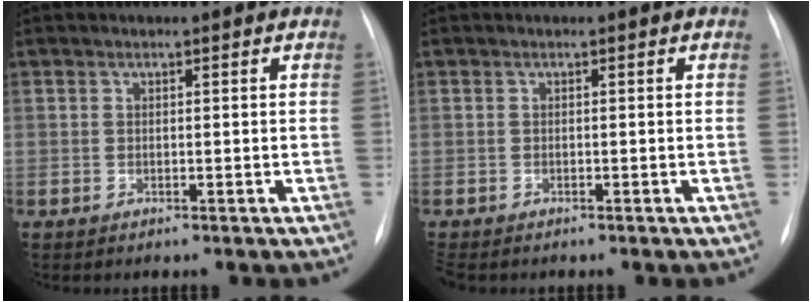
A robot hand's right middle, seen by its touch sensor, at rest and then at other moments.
{"total": 1.4, "force": [-1.2, 0.5, 0.5], "torque": [-0.008, -0.003, -0.016]}